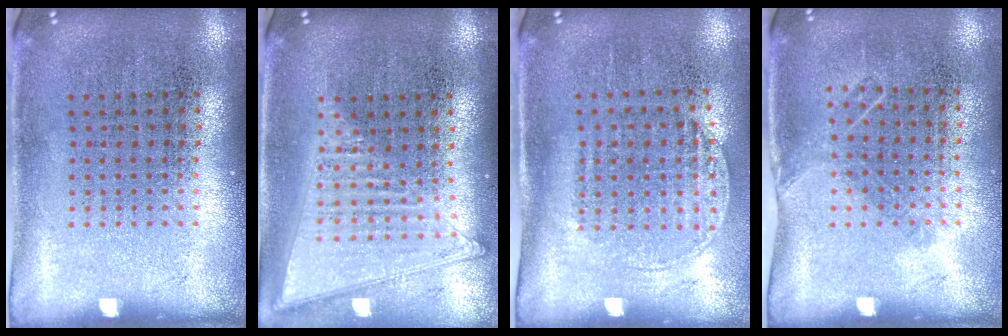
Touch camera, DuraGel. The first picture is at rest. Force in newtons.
{"total": 1.4, "press": 1.3, "slide": 0.5}
{"total": 1.4, "press": 1.2, "slide": 0.7}
{"total": 1.0, "press": 0.8, "slide": 0.6}